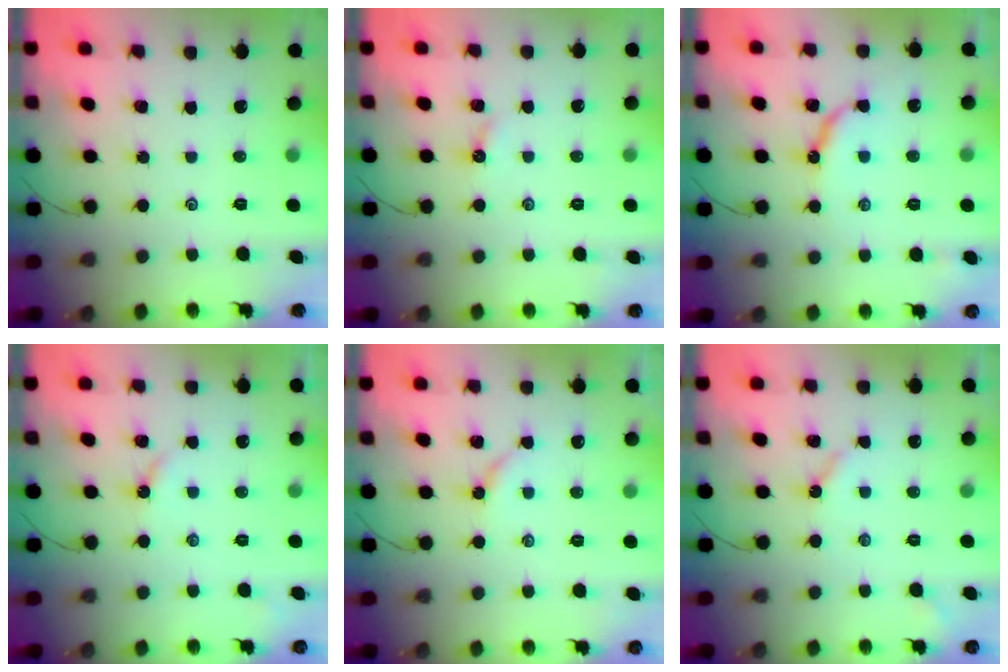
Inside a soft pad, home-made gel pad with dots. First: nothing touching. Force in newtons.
{"total": 2.4, "press": 2.4, "slide": 0.3}
{"total": 8.3, "press": 8.3, "slide": 0.3}
{"total": 2.7, "press": 2.7, "slide": 0.4}
{"total": 2.5, "press": 2.4, "slide": 0.4}
{"total": 3.5, "press": 3.4, "slide": 0.4}